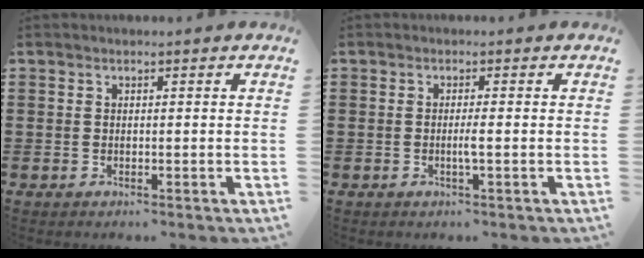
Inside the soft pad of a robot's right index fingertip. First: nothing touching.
{"total": 1.8, "force": [-0.4, -0.2, 1.7], "torque": [-0.031, -0.004, -0.010]}